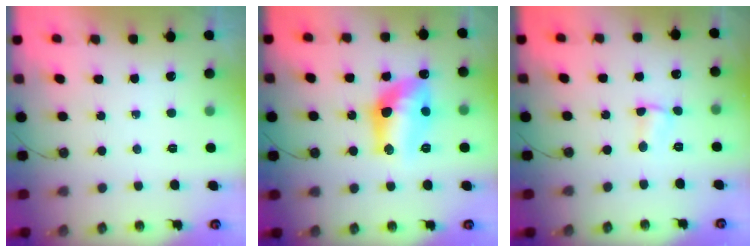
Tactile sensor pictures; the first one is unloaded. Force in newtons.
{"total": 13.4, "press": 13.3, "slide": 1.5}
{"total": 3.8, "press": 1.6, "slide": 3.4}